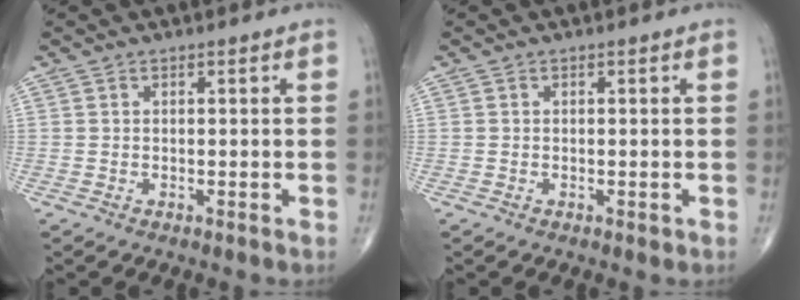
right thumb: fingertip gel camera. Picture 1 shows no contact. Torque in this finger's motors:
{"motor_torque": [-0.05, 0.13, -0.21, -0.10, 0.00]}